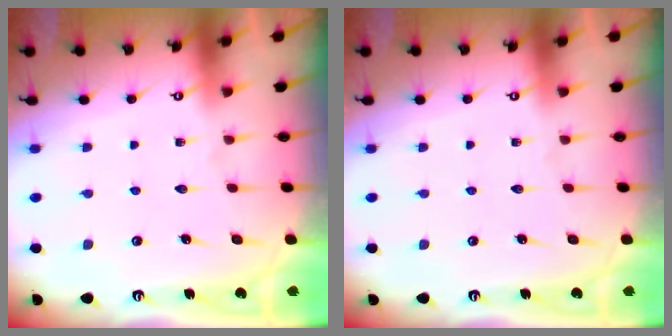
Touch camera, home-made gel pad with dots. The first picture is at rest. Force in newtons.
{"total": 0.0}